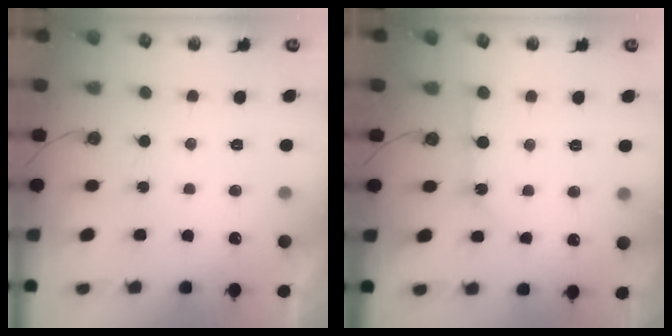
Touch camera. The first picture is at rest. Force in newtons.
{"total": 6.9, "press": 6.9, "slide": 0.6}